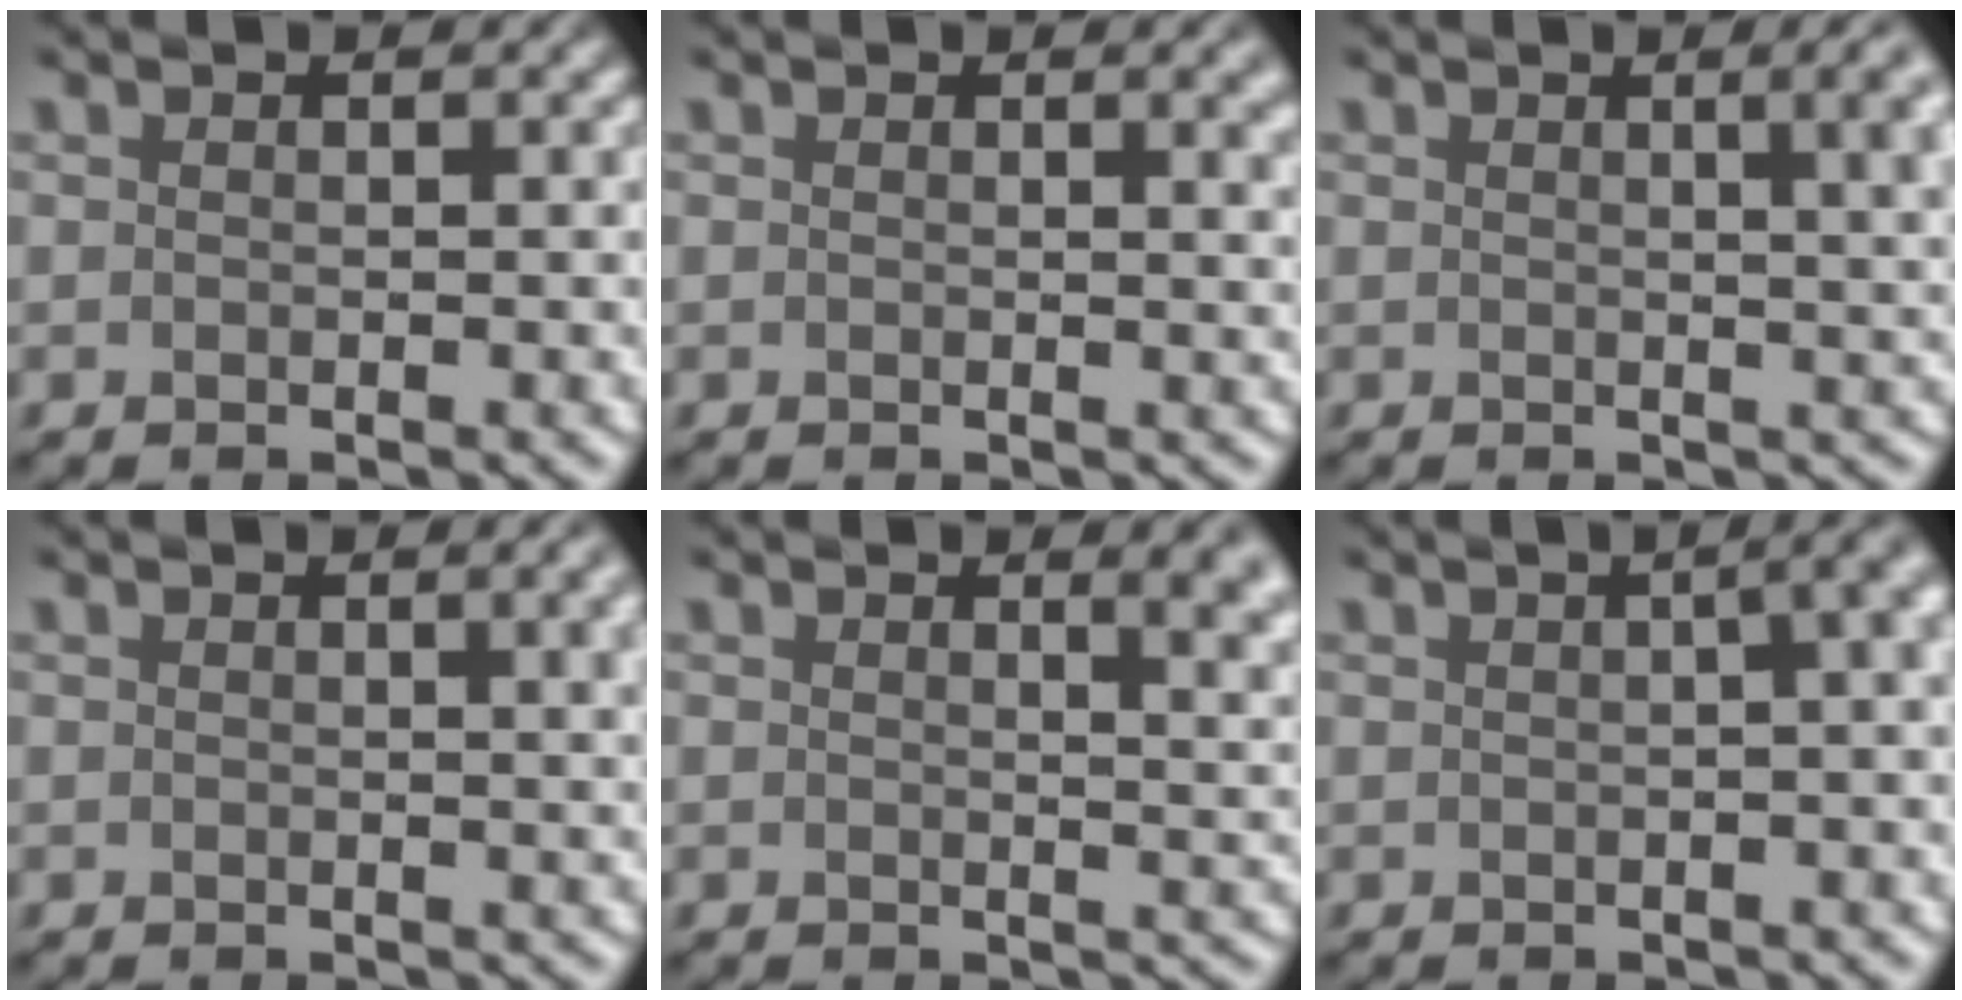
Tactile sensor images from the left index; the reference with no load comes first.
{"total": 1.9, "force": [0.9, 0.7, 1.5], "torque": [-0.007, 0.003, 0.010]}
{"total": 6.5, "force": [1.8, 2.9, 5.5], "torque": [-0.018, 0.027, 0.008]}
{"total": 3.9, "force": [1.2, 1.5, 3.4], "torque": [-0.027, 0.010, 0.015]}
{"total": 4.7, "force": [2.3, 2.1, 3.5], "torque": [-0.011, 0.008, 0.025]}
{"total": 11.1, "force": [3.2, 6.0, 8.8], "torque": [-0.017, 0.063, -0.003]}